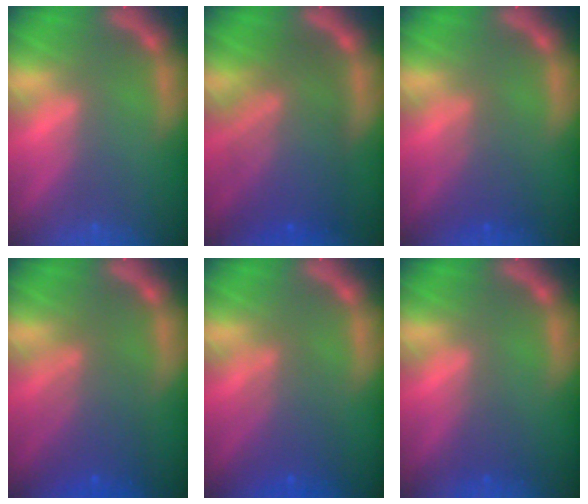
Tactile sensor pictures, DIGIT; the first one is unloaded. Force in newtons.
{"total": 9.1}
{"total": 2.9}
{"total": 5.1}
{"total": 4.1}
{"total": 1.5}